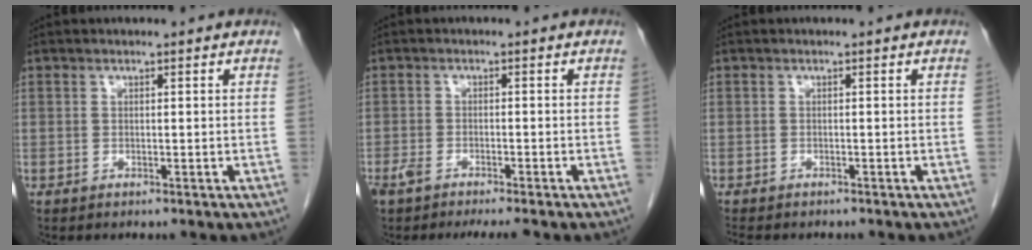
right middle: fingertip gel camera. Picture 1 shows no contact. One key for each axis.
{"total": 6.7, "fx": -5.4, "fy": 1.2, "fz": 3.8, "tx": -0.056, "ty": -0.006, "tz": -0.083}
{"total": 4.8, "fx": -4.1, "fy": 1.5, "fz": 1.9, "tx": -0.029, "ty": -0.008, "tz": -0.056}